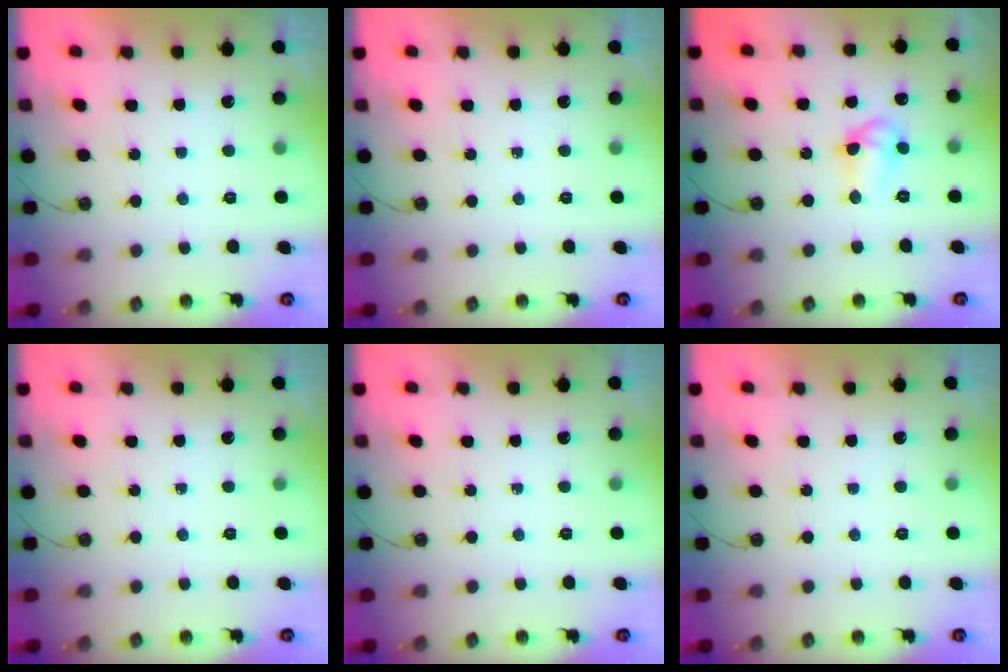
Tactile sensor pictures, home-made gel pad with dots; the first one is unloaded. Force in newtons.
{"total": 0.0}
{"total": 8.5, "press": 8.5, "slide": 0.6}
{"total": 0.0}
{"total": 0.0}
{"total": 0.0}